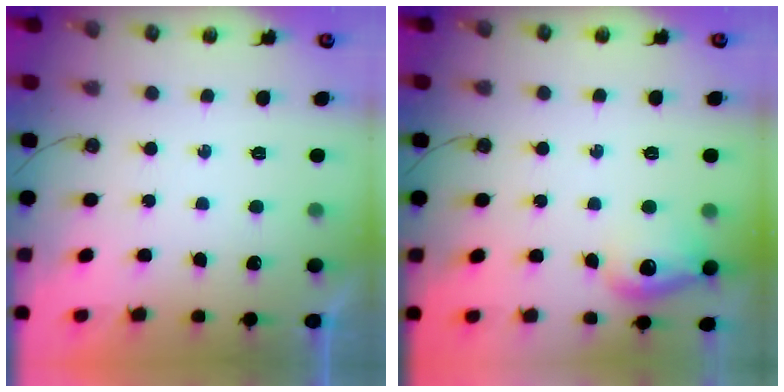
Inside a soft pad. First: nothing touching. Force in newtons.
{"total": 12.7, "press": 12.7, "slide": 1.0}